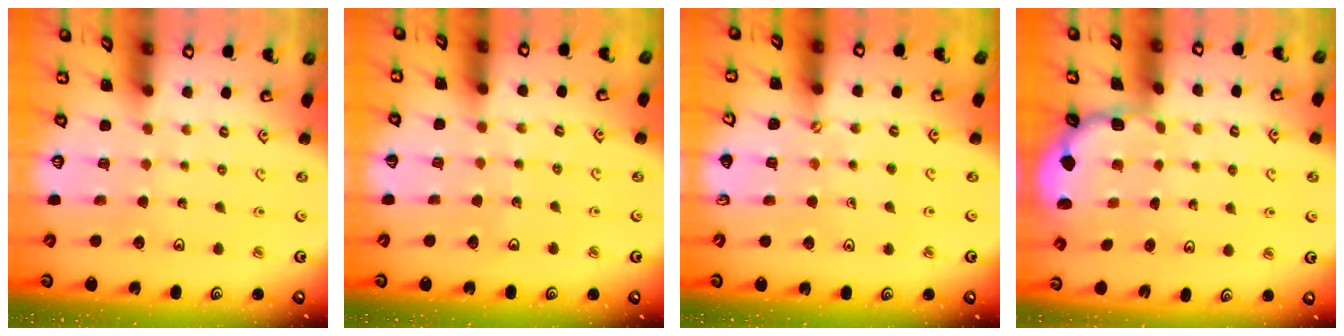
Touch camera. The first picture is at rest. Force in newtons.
{"total": 2.8, "press": 2.8, "slide": 0.3}
{"total": 1.4, "press": 1.3, "slide": 0.3}
{"total": 1.8, "press": 1.7, "slide": 0.7}